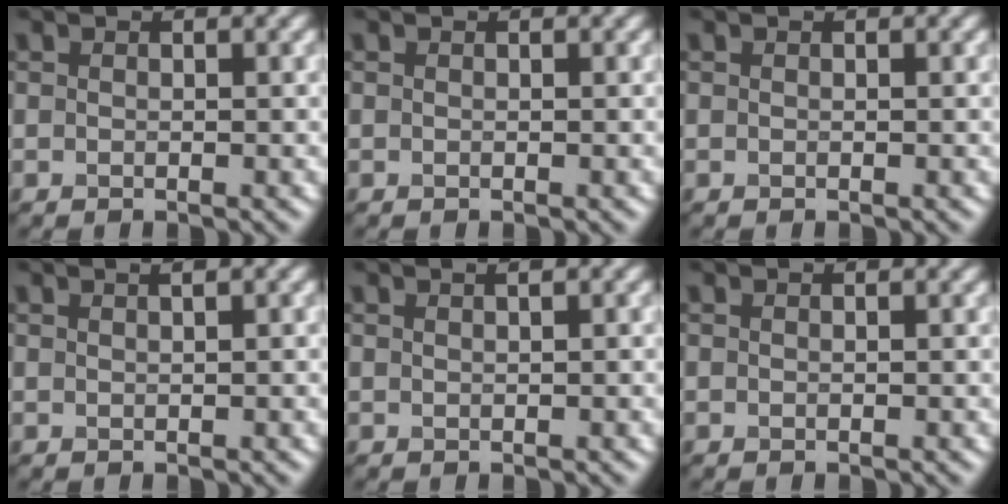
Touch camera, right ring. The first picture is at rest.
{"total": 0.0}
{"total": 0.0}
{"total": 1.3, "force": [0.7, 0.3, 1.0], "torque": [-0.013, 0.000, 0.009]}
{"total": 1.0, "force": [0.6, 0.2, 0.8], "torque": [-0.015, 0.003, 0.006]}
{"total": 0.0}